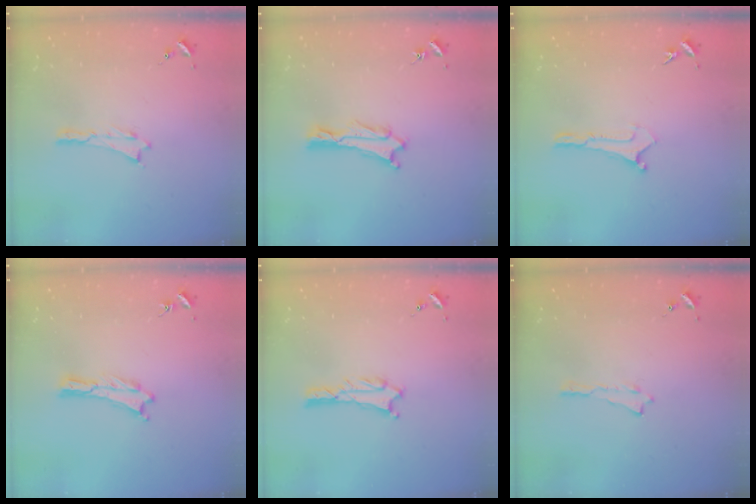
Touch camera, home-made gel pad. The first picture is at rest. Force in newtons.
{"total": 1.0, "press": 1.0, "slide": 0.1}
{"total": 0.0}
{"total": 0.0}
{"total": 1.3, "press": 1.3, "slide": 0.3}
{"total": 0.0}